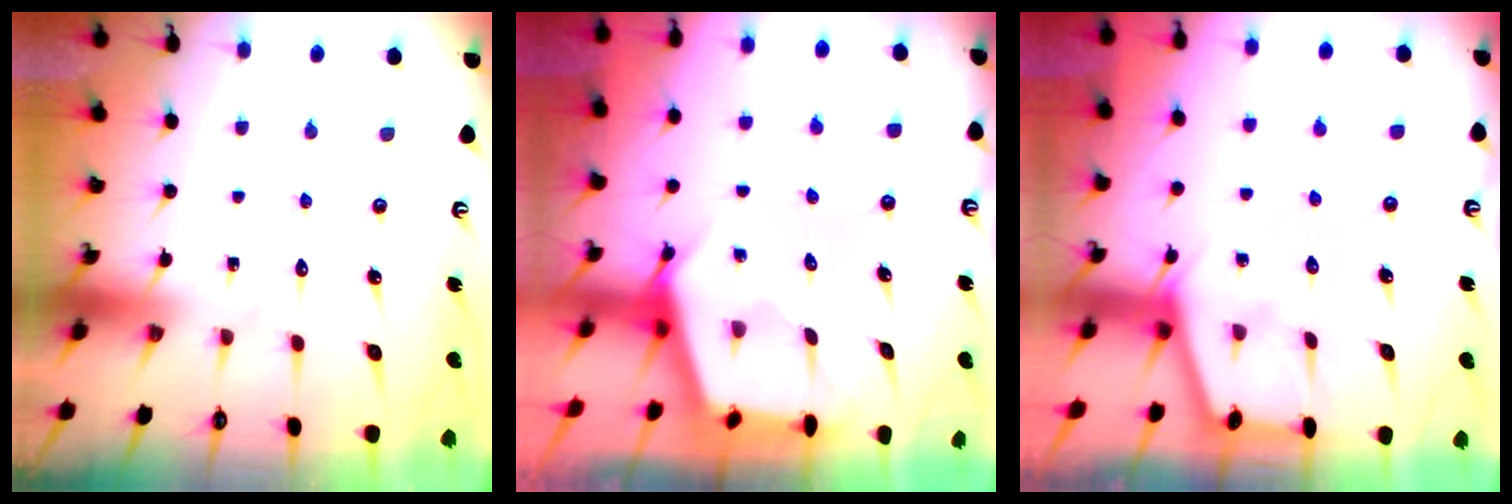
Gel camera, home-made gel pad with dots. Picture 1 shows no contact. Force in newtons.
{"total": 2.7, "press": 2.7, "slide": 0.3}
{"total": 1.9, "press": 1.9, "slide": 0.3}